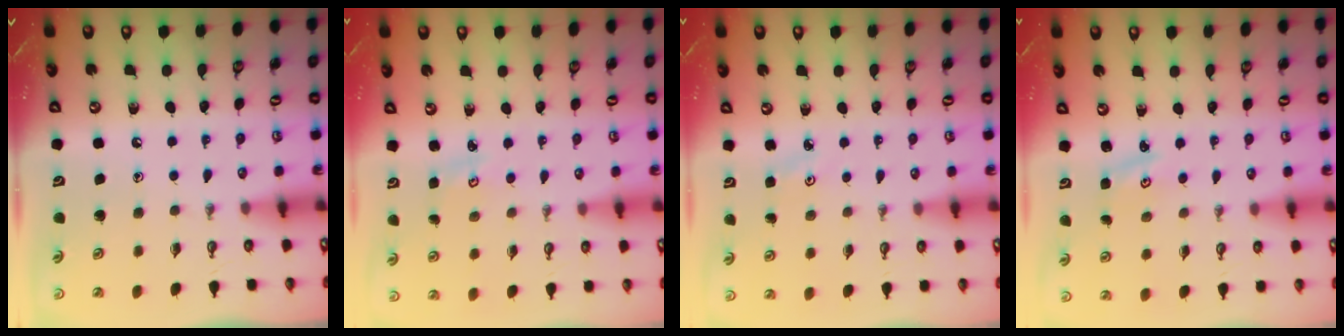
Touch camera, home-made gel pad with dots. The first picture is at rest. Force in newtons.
{"total": 2.1, "press": 2.1, "slide": 0.2}
{"total": 2.2, "press": 2.1, "slide": 0.3}
{"total": 1.7, "press": 1.6, "slide": 0.3}